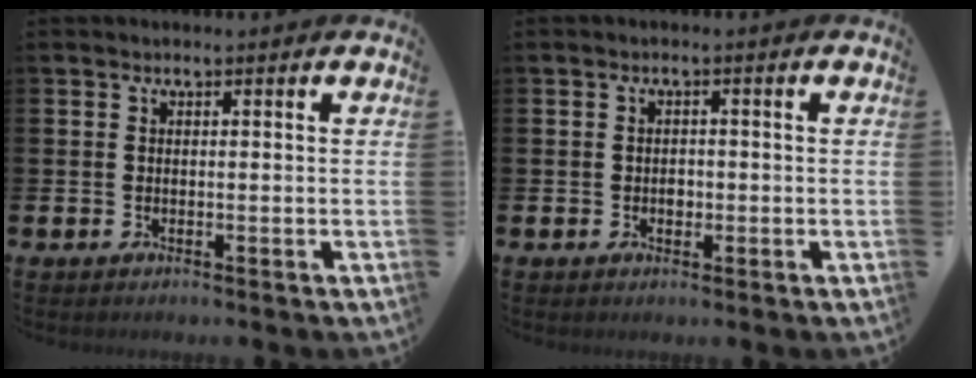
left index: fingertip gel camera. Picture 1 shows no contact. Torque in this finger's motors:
{"motor_torque": [0.19, -0.07, 0.00, 0.00]}